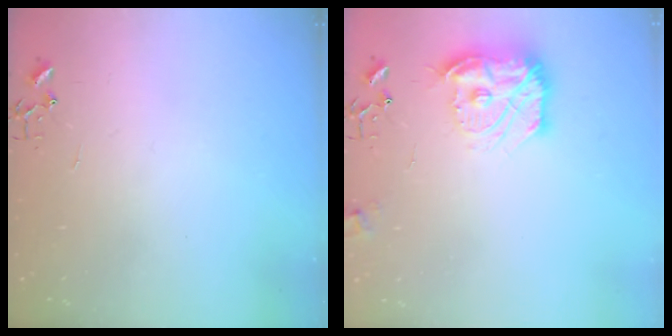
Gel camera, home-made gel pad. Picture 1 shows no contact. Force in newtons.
{"total": 15.7, "press": 15.6, "slide": 1.4}